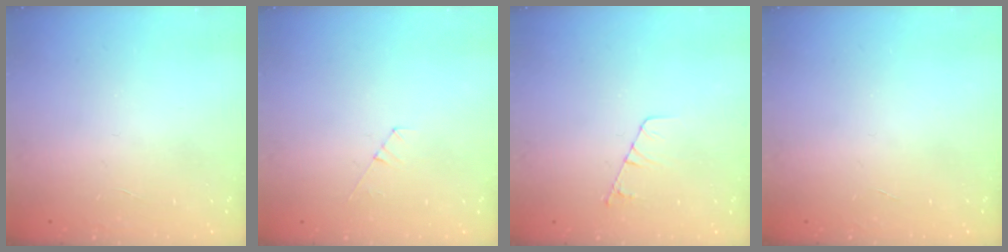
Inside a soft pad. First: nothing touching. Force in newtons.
{"total": 5.0, "press": 5.0, "slide": 0.5}
{"total": 4.2, "press": 4.2, "slide": 0.5}
{"total": 0.0}